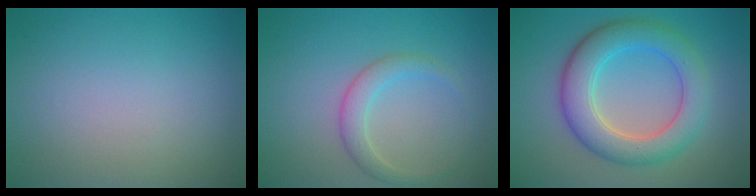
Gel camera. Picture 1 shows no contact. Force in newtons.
{"total": 2.3, "press": 2.3, "slide": 0.1}
{"total": 6.6, "press": 6.6, "slide": 0.1}